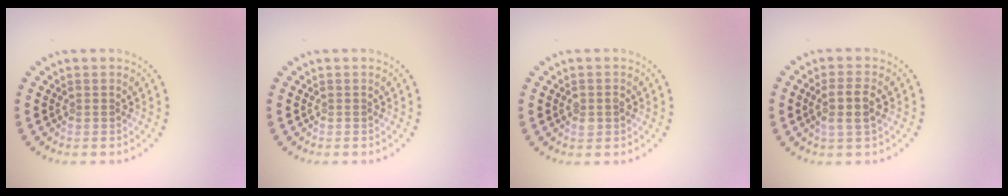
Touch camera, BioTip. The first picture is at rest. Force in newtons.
{"total": 0.0}
{"total": 1.1, "press": 1.1, "slide": 0.1}
{"total": 2.6, "press": 2.4, "slide": 1.0}